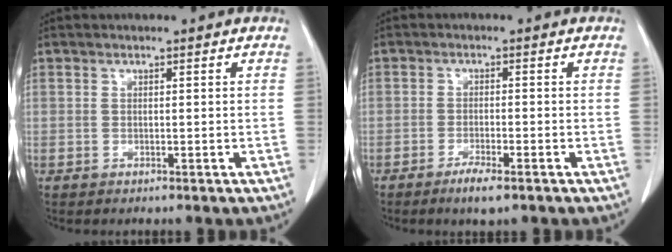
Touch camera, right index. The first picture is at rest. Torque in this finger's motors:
{"motor_torque": [0.33, -0.30, 0.08, 0.01]}